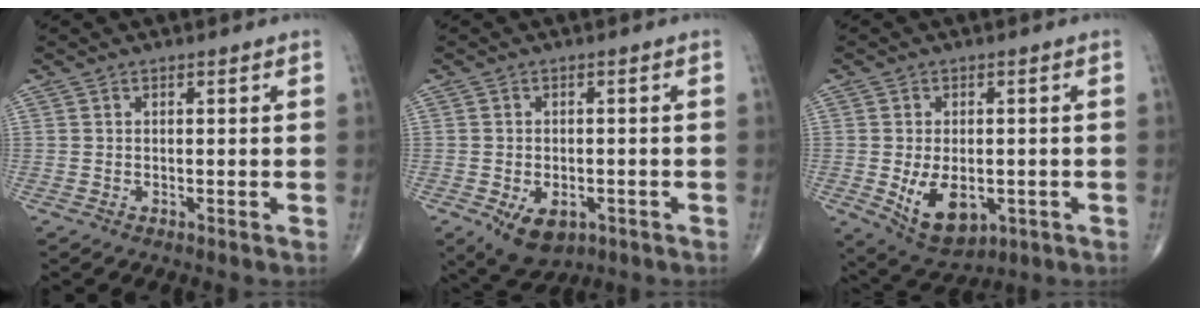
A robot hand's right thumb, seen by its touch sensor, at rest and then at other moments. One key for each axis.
{"total": 7.5, "fx": -3.2, "fy": 4.7, "fz": 4.9, "tx": -0.068, "ty": 0.004, "tz": -0.041}
{"total": 9.9, "fx": -2.2, "fy": 6.0, "fz": 7.6, "tx": -0.106, "ty": -0.006, "tz": -0.019}